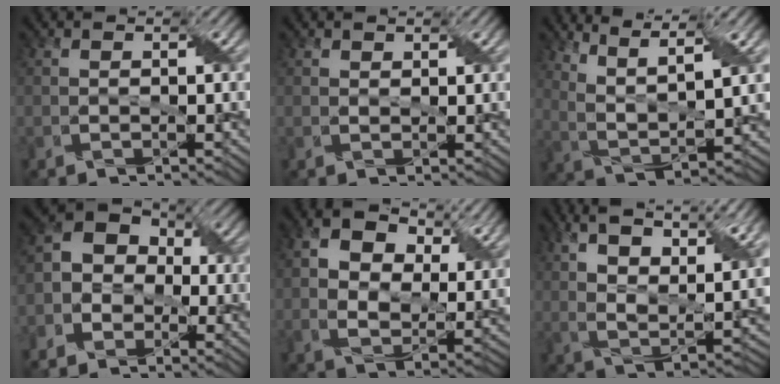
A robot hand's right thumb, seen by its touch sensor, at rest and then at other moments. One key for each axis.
{"total": 1.0, "fx": 0.9, "fy": 0.4, "fz": 0.2, "tx": -0.009, "ty": -0.001, "tz": 0.020}
{"total": 9.4, "fx": 6.2, "fy": 1.9, "fz": 6.8, "tx": -0.156, "ty": 0.002, "tz": 0.118}
{"total": 7.1, "fx": -2.2, "fy": 5.7, "fz": 3.7, "tx": -0.069, "ty": 0.004, "tz": -0.054}
{"total": 11.0, "fx": 4.8, "fy": 6.6, "fz": 7.4, "tx": -0.151, "ty": 0.000, "tz": 0.079}
{"total": 12.7, "fx": 6.8, "fy": 4.0, "fz": 10.0, "tx": -0.202, "ty": 0.012, "tz": 0.112}